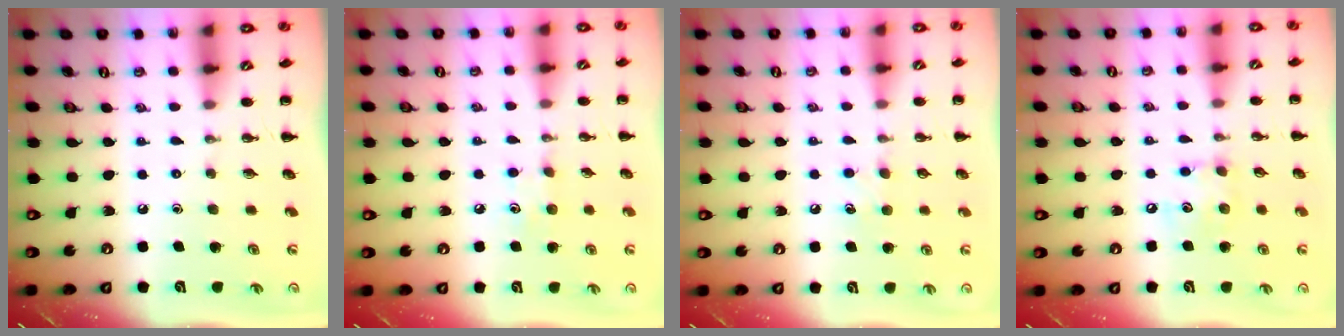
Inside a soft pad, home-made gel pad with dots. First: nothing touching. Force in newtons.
{"total": 7.1, "press": 6.9, "slide": 1.7}
{"total": 4.8, "press": 4.6, "slide": 1.5}
{"total": 7.0, "press": 6.9, "slide": 0.6}